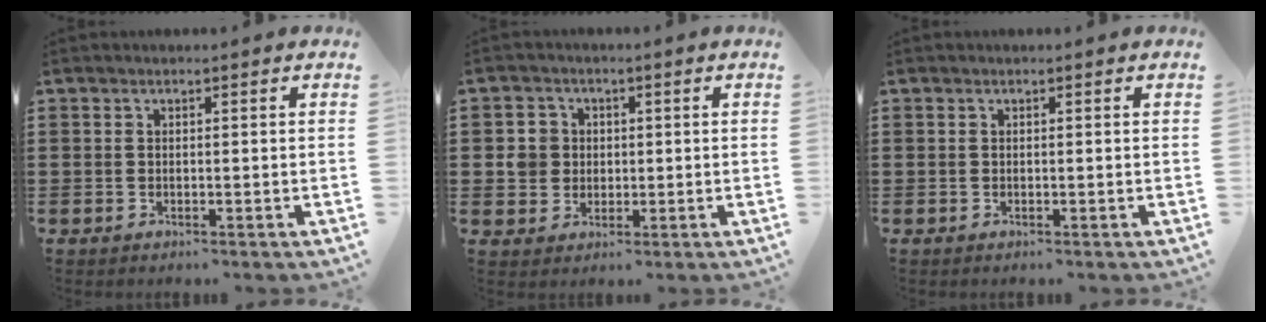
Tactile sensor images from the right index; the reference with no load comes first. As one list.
[{"total": 4.3, "force": [0.2, 4.1, 1.4], "torque": [-0.042, 0.013, 0.003]}, {"total": 0.0}]